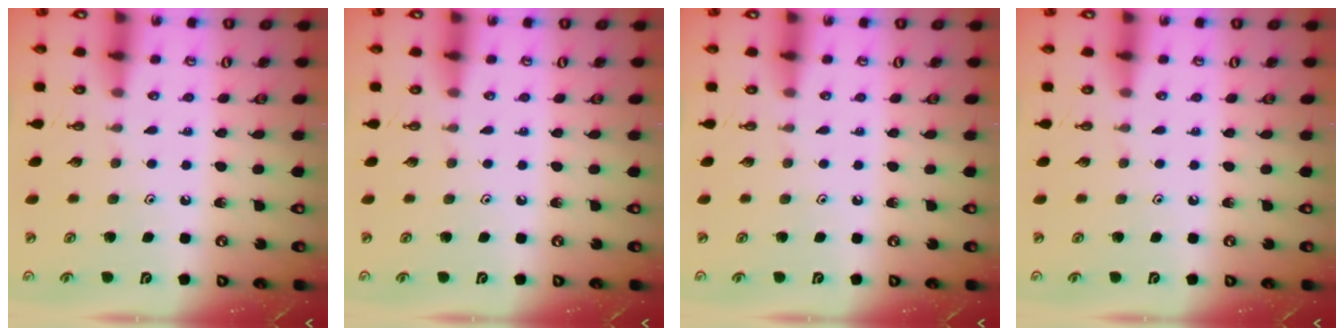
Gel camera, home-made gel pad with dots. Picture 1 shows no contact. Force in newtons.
{"total": 0.0}
{"total": 0.0}
{"total": 0.0}